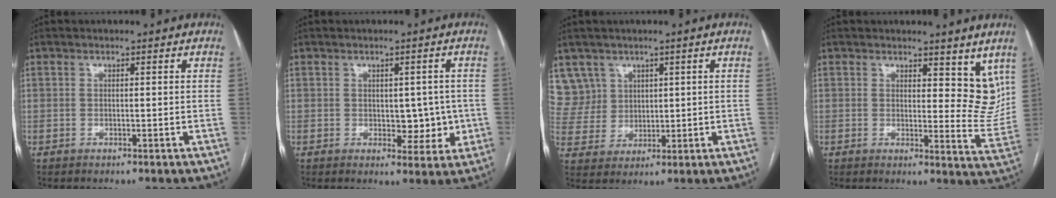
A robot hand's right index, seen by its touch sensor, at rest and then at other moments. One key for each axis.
{"total": 5.5, "fx": -0.2, "fy": 3.3, "fz": 4.3, "tx": -0.044, "ty": 0.008, "tz": 0.006}
{"total": 7.6, "fx": 4.3, "fy": 6.2, "fz": 0.0, "tx": -0.001, "ty": 0.022, "tz": 0.098}
{"total": 8.7, "fx": 6.1, "fy": 3.9, "fz": 4.7, "tx": -0.040, "ty": -0.025, "tz": 0.073}